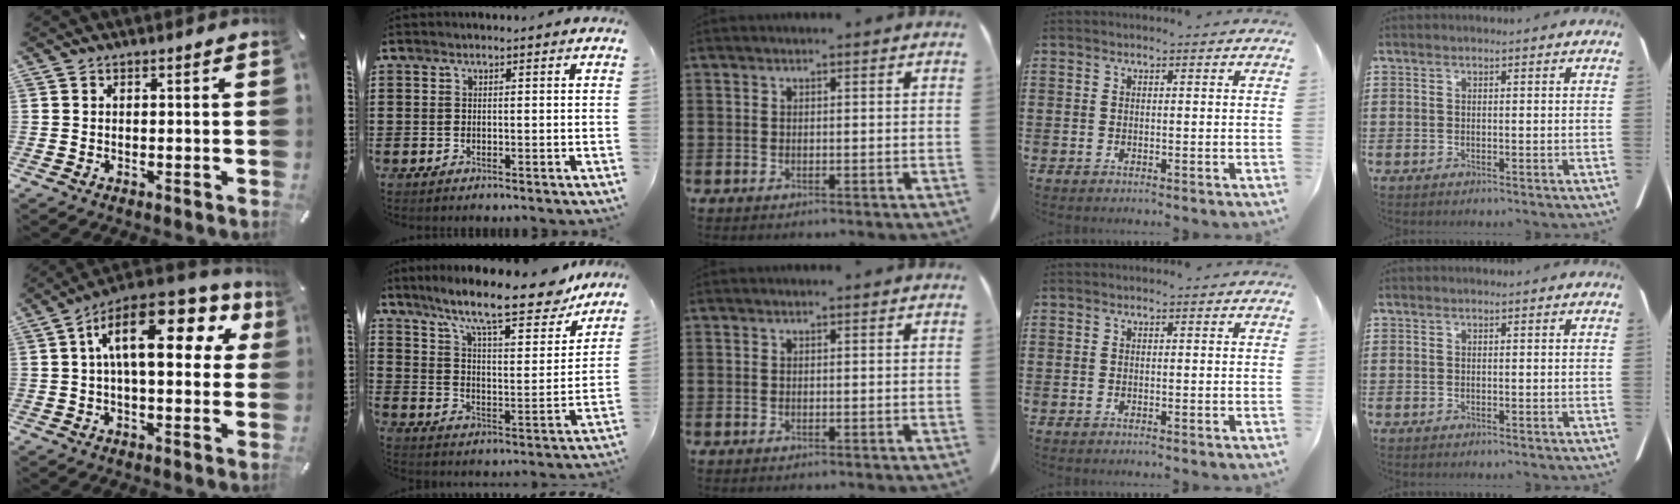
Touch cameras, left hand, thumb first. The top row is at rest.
{"thumb": {"total": 18.6, "force": [6.0, 8.5, 15.4], "torque": [-0.256, -0.026, 0.097]}, "index": {"total": 13.3, "force": [11.1, 1.7, 7.1], "torque": [-0.151, -0.060, 0.186]}}